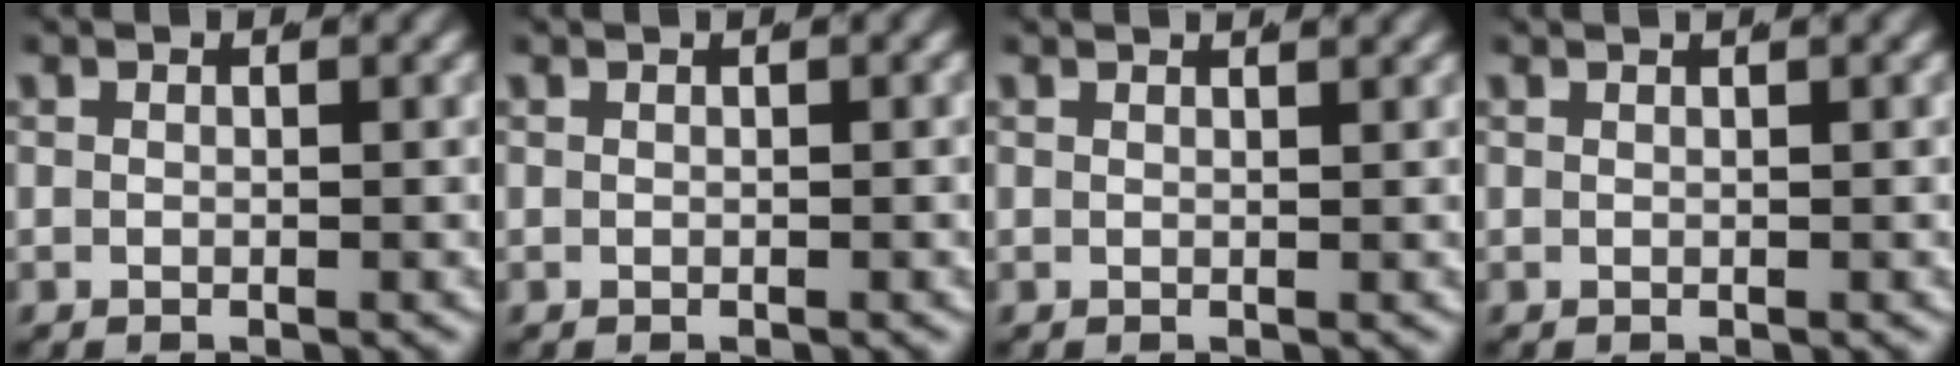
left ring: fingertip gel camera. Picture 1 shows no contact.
{"total": 0.0}
{"total": 1.4, "force": [1.2, -0.4, 0.5], "torque": [0.001, 0.002, 0.017]}
{"total": 0.8, "force": [0.5, -0.4, 0.4], "torque": [0.005, 0.006, 0.008]}